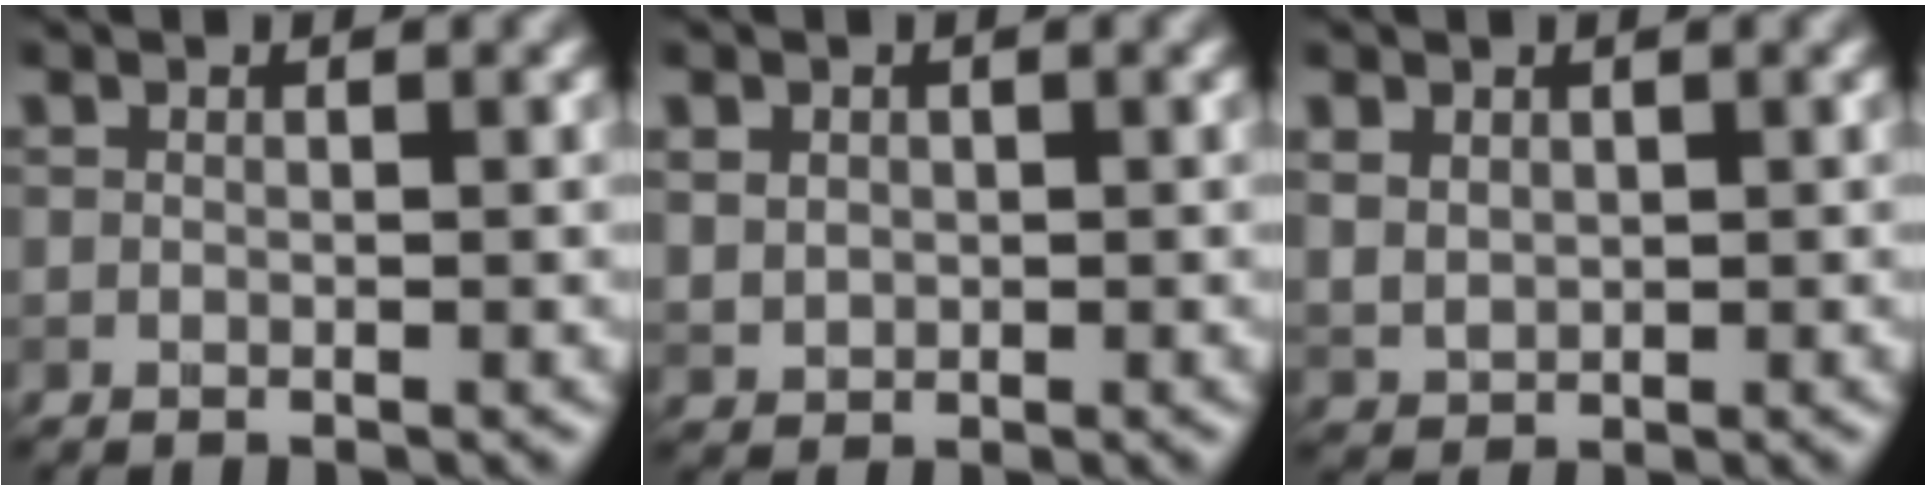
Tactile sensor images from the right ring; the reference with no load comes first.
{"total": 1.7, "force": [0.5, 1.4, 0.7], "torque": [-0.011, -0.004, 0.015]}
{"total": 1.9, "force": [0.9, 1.4, 0.9], "torque": [-0.021, -0.002, 0.022]}